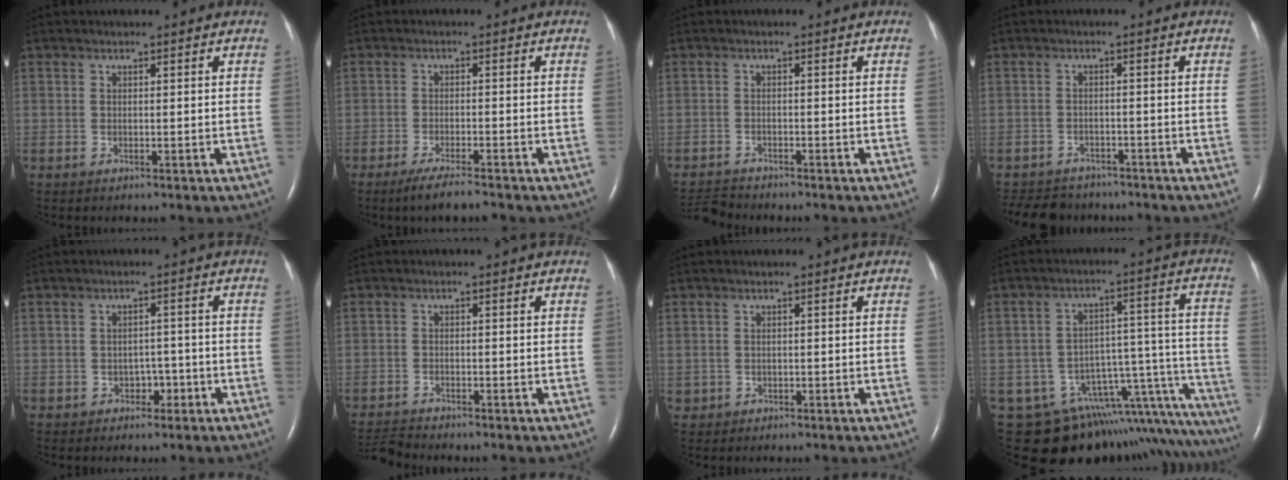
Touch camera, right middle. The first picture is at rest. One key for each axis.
{"total": 4.7, "fx": -3.7, "fy": 0.3, "fz": 2.8, "tx": -0.059, "ty": -0.013, "tz": -0.065}
{"total": 3.4, "fx": -3.3, "fy": 0.0, "fz": -0.2, "tx": 0.002, "ty": -0.018, "tz": -0.061}
{"total": 8.1, "fx": -7.3, "fy": 3.3, "fz": 1.5, "tx": -0.031, "ty": -0.001, "tz": -0.103}
{"total": 2.5, "fx": -1.2, "fy": 1.9, "fz": 1.1, "tx": -0.012, "ty": 0.011, "tz": -0.011}
{"total": 2.9, "fx": -2.8, "fy": -0.6, "fz": -0.1, "tx": -0.003, "ty": -0.020, "tz": -0.051}
{"total": 0.8, "fx": -0.2, "fy": 0.8, "fz": 0.1, "tx": 0.000, "ty": 0.004, "tz": -0.001}
{"total": 19.0, "fx": -14.9, "fy": 6.7, "fz": 9.7, "tx": -0.051, "ty": 0.086, "tz": -0.176}